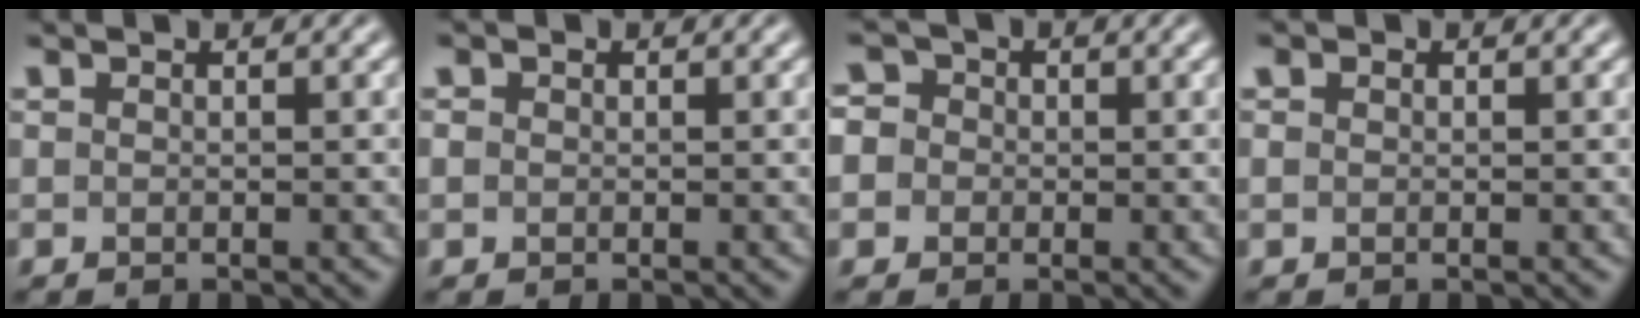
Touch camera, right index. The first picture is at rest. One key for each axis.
{"total": 0.8, "fx": 0.0, "fy": 0.7, "fz": 0.4, "tx": -0.011, "ty": -0.007, "tz": 0.005}
{"total": 6.4, "fx": 0.3, "fy": 5.9, "fz": 2.5, "tx": -0.063, "ty": -0.006, "tz": -0.007}
{"total": 0.7, "fx": 0.2, "fy": 0.6, "fz": 0.4, "tx": -0.008, "ty": -0.006, "tz": 0.008}